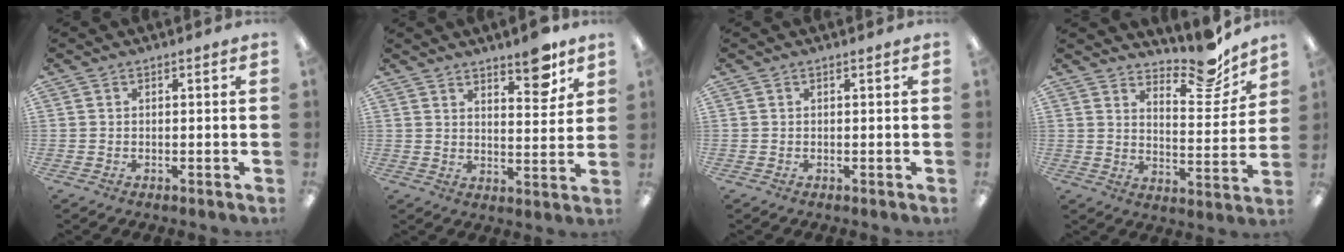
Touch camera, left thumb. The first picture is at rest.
{"total": 7.5, "force": [6.1, 2.1, 3.9], "torque": [-0.029, -0.046, 0.097]}
{"total": 0.0}
{"total": 12.4, "force": [10.6, 3.8, 5.2], "torque": [-0.054, -0.087, 0.186]}